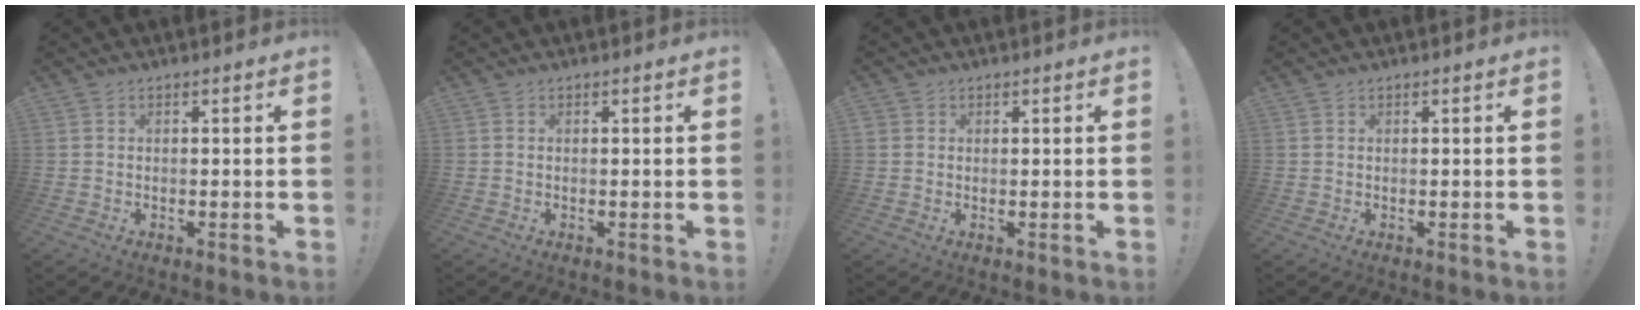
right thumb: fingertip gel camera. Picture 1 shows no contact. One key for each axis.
{"total": 0.0}
{"total": 1.4, "fx": 0.8, "fy": 1.1, "fz": 0.2, "tx": -0.006, "ty": 0.001, "tz": 0.016}
{"total": 0.0}